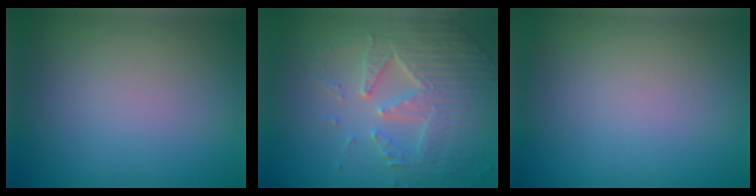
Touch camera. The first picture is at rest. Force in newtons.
{"total": 6.4, "press": 5.0, "slide": 4.0}
{"total": 0.0}